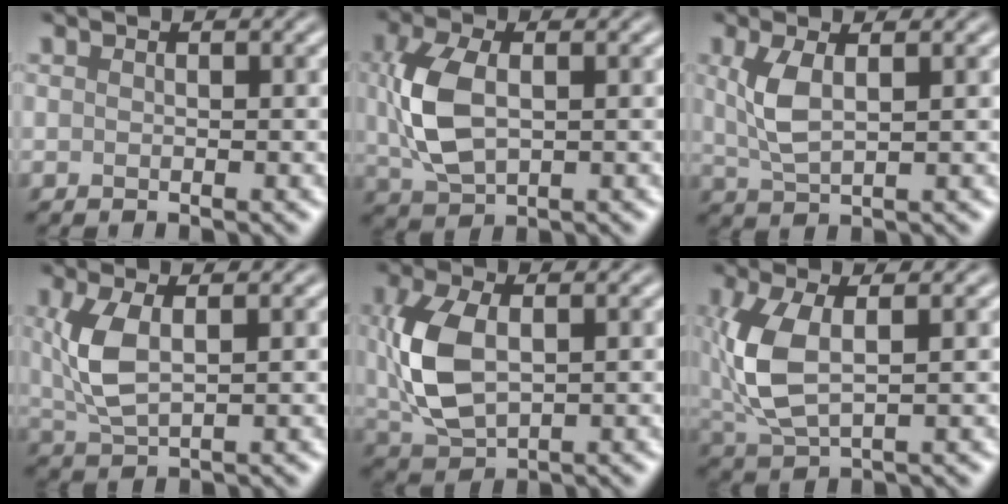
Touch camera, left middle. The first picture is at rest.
{"total": 6.1, "force": [0.7, 3.5, 4.9], "torque": [-0.118, 0.003, 0.017]}
{"total": 3.4, "force": [0.9, 1.3, 3.0], "torque": [-0.071, -0.001, 0.022]}
{"total": 4.4, "force": [1.0, 2.0, 3.9], "torque": [-0.095, 0.002, 0.023]}
{"total": 6.7, "force": [0.6, 3.9, 5.4], "torque": [-0.132, 0.003, 0.018]}
{"total": 5.9, "force": [0.8, 2.7, 5.1], "torque": [-0.132, -0.001, 0.019]}